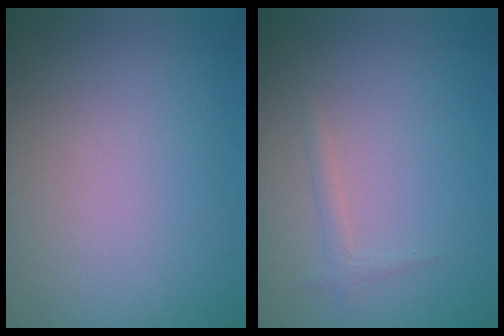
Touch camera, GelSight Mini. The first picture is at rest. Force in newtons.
{"total": 0.8, "press": 0.8, "slide": 0.1}